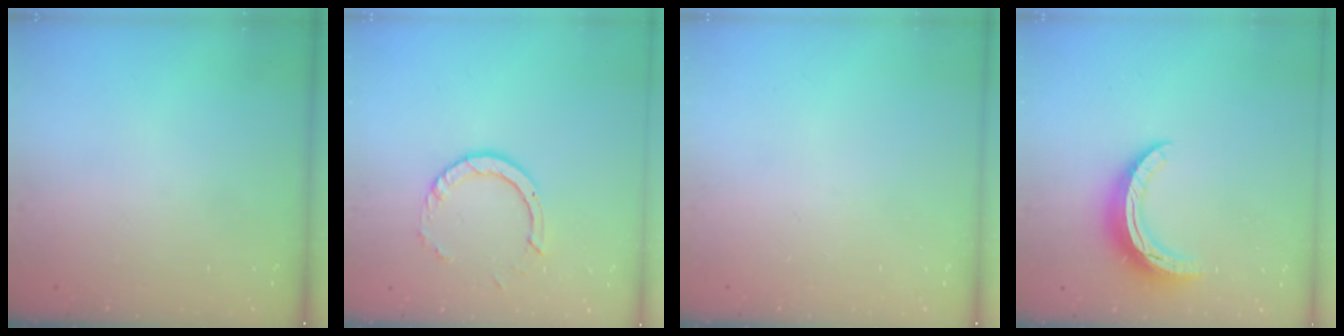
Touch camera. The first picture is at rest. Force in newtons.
{"total": 4.2, "press": 4.2, "slide": 0.3}
{"total": 0.0}
{"total": 10.3, "press": 10.3, "slide": 0.3}